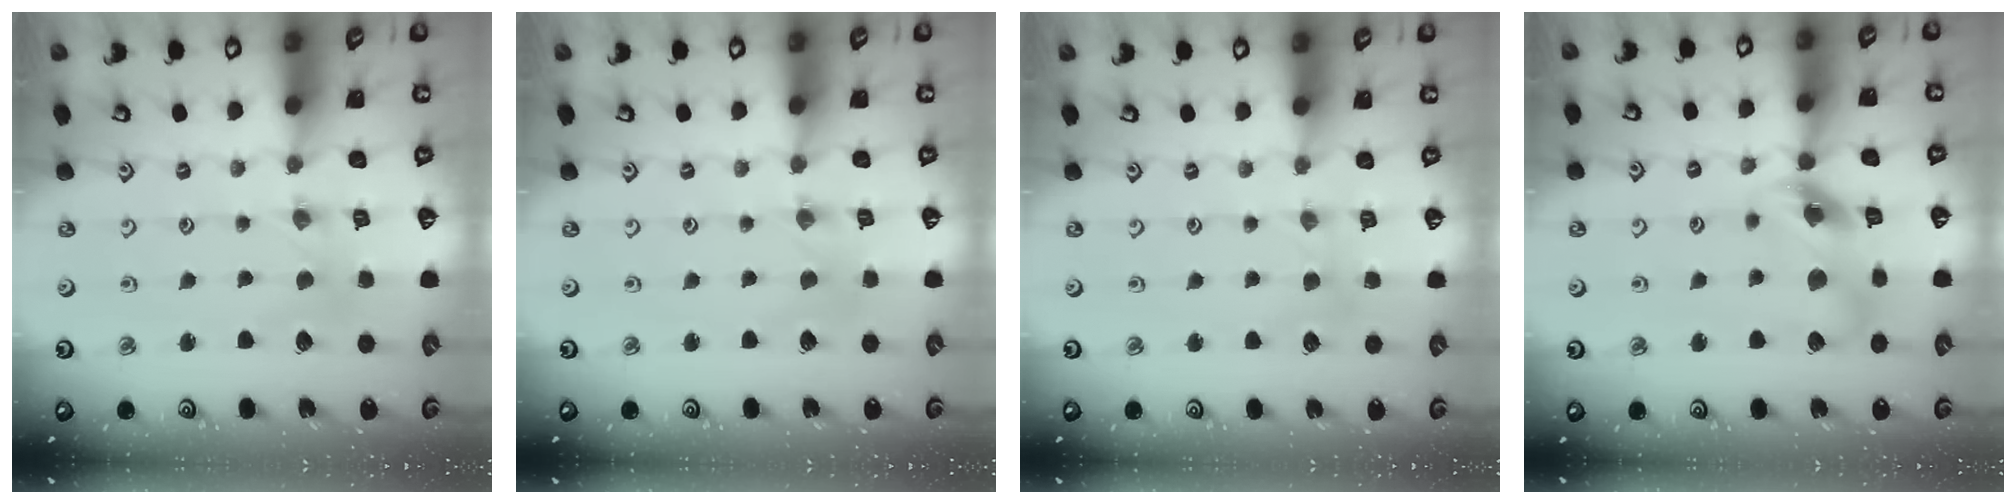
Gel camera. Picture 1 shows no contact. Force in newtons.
{"total": 0.9, "press": 0.9, "slide": 0.3}
{"total": 2.3, "press": 2.3, "slide": 0.3}
{"total": 12.3, "press": 12.2, "slide": 1.6}